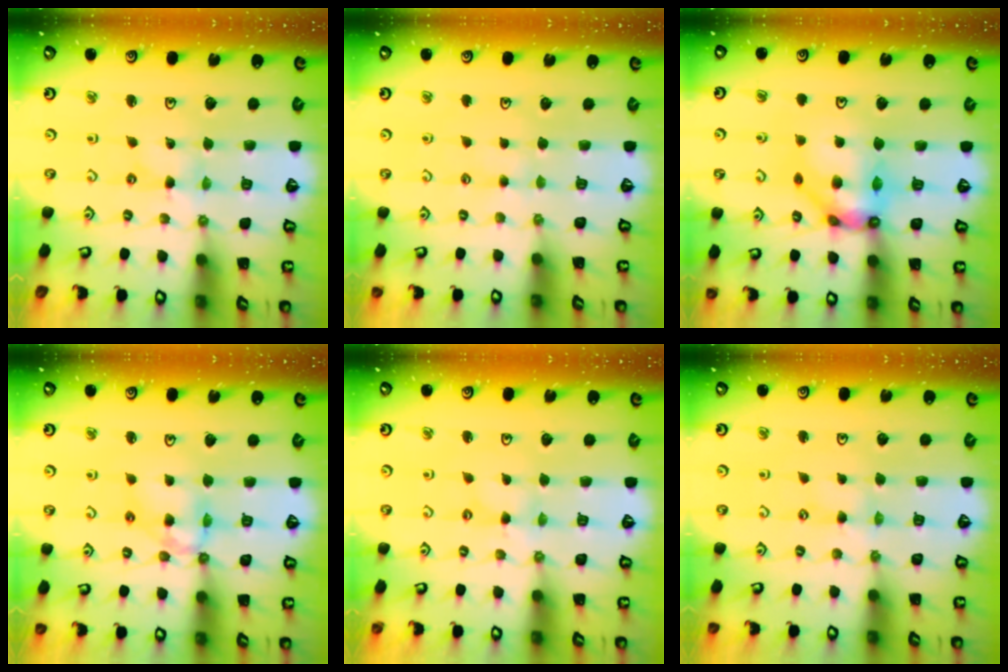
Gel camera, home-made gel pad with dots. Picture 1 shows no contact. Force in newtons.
{"total": 2.3, "press": 2.3, "slide": 0.3}
{"total": 11.9, "press": 11.8, "slide": 1.1}
{"total": 10.2, "press": 10.1, "slide": 0.8}
{"total": 0.0}
{"total": 1.3, "press": 1.2, "slide": 0.3}